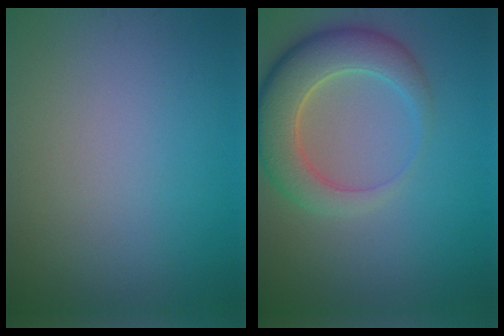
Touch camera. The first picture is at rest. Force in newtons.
{"total": 6.5, "press": 6.5, "slide": 0.6}